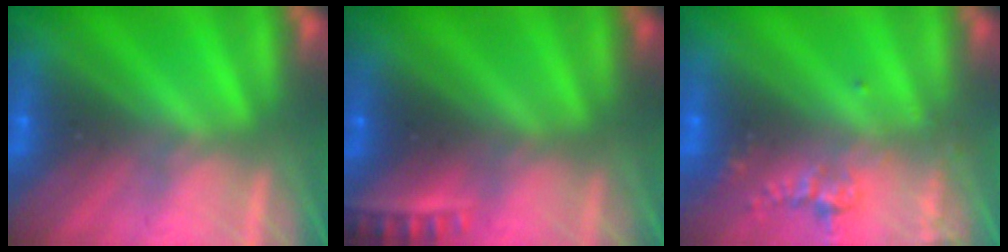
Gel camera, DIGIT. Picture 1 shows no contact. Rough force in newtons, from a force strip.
{"total": 2.3}
{"total": 2.4}